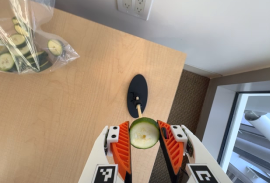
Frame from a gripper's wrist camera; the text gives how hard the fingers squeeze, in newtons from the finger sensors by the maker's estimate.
{"total": 8.9, "left": 9.1, "right": 8.7}